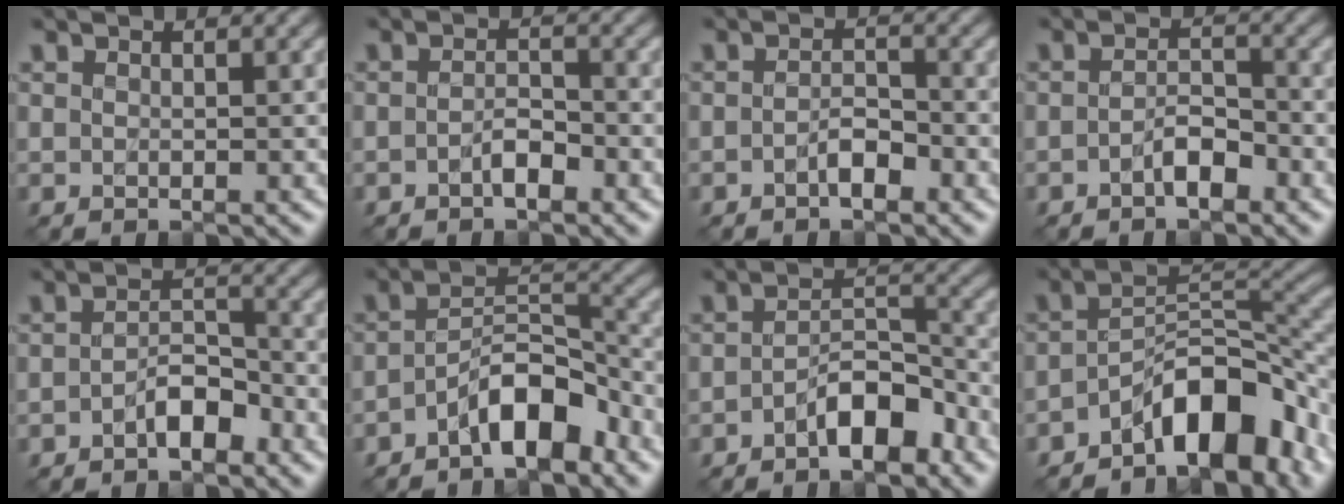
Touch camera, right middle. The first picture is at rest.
{"total": 1.6, "force": [-0.9, 0.6, 1.2], "torque": [-0.023, 0.004, -0.019]}
{"total": 1.8, "force": [-1.0, 0.7, 1.3], "torque": [-0.024, 0.005, -0.021]}
{"total": 2.1, "force": [-1.2, 0.8, 1.5], "torque": [-0.026, 0.007, -0.025]}
{"total": 2.7, "force": [-1.6, 1.2, 1.8], "torque": [-0.027, 0.011, -0.031]}
{"total": 5.8, "force": [-3.4, 2.2, 4.1], "torque": [-0.066, 0.013, -0.065]}
{"total": 4.3, "force": [-2.4, 1.7, 3.1], "torque": [-0.047, 0.014, -0.043]}
{"total": 8.4, "force": [-5.1, 3.2, 5.8], "torque": [-0.076, 0.013, -0.092]}